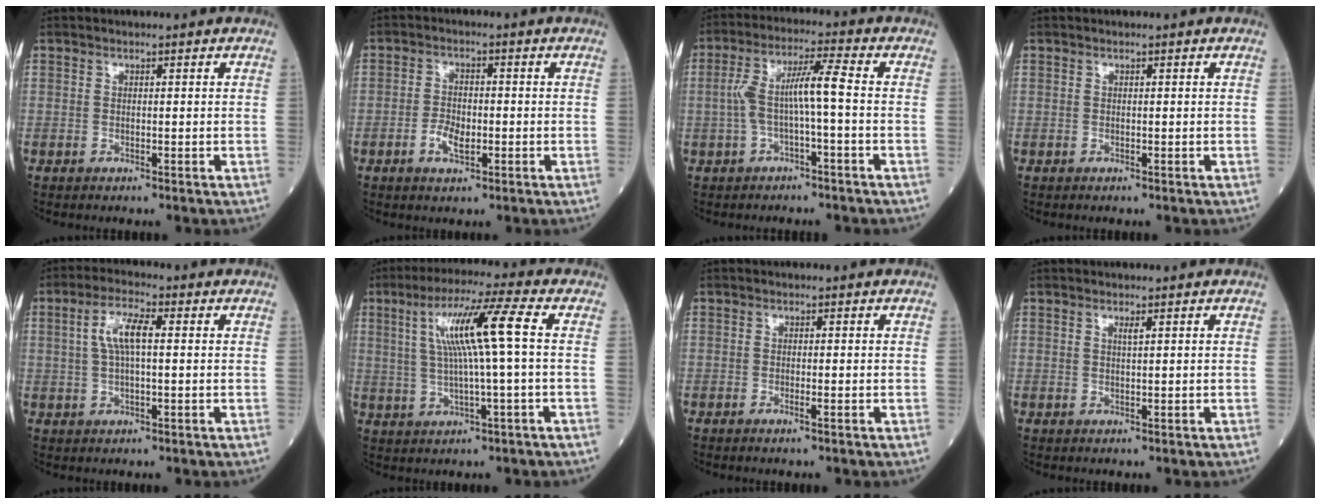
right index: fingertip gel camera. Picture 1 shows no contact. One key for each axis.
{"total": 4.0, "fx": -1.4, "fy": 1.9, "fz": 3.2, "tx": -0.064, "ty": 0.002, "tz": -0.025}
{"total": 7.1, "fx": -0.8, "fy": 0.4, "fz": 7.0, "tx": -0.144, "ty": 0.028, "tz": -0.014}
{"total": 0.0}
{"total": 5.7, "fx": 1.0, "fy": 1.4, "fz": 5.4, "tx": -0.115, "ty": 0.015, "tz": 0.020}
{"total": 10.4, "fx": 1.8, "fy": -0.5, "fz": 10.2, "tx": -0.189, "ty": 0.018, "tz": 0.034}
{"total": 0.9, "fx": -0.4, "fy": -0.1, "fz": 0.8, "tx": -0.017, "ty": -0.001, "tz": -0.008}
{"total": 0.8, "fx": 0.5, "fy": 0.0, "fz": 0.7, "tx": -0.014, "ty": -0.002, "tz": 0.008}